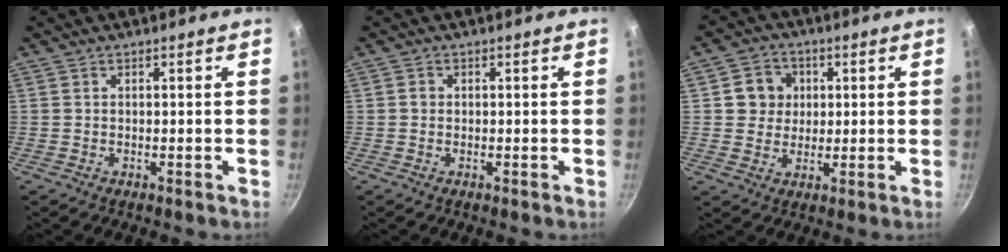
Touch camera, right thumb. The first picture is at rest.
{"total": 1.0, "force": [0.0, 0.9, 0.4], "torque": [-0.003, 0.003, -0.001]}
{"total": 7.3, "force": [1.3, 6.7, 2.5], "torque": [-0.003, 0.003, 0.019]}